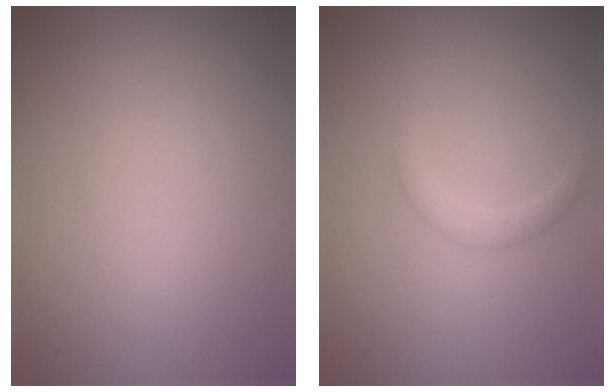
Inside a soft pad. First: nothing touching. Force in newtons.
{"total": 1.1, "press": 1.1, "slide": 0.1}